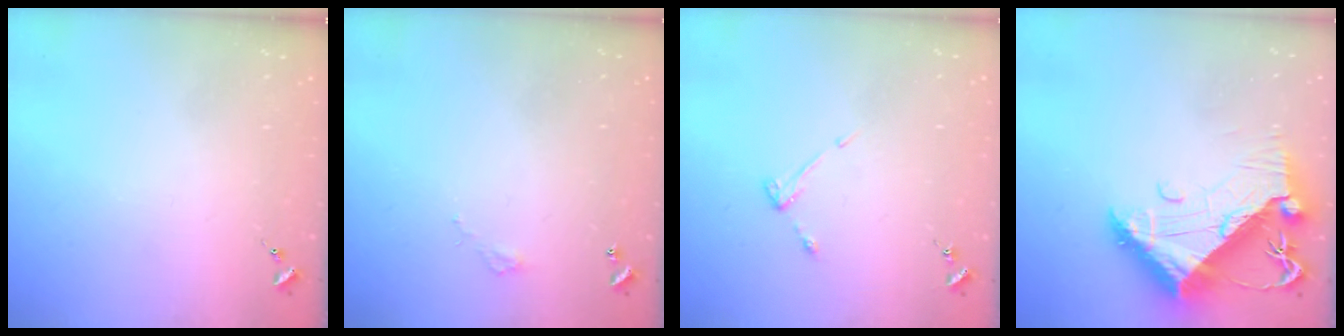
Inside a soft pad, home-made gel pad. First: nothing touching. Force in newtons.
{"total": 2.8, "press": 2.8, "slide": 0.2}
{"total": 3.2, "press": 3.1, "slide": 0.5}
{"total": 13.2, "press": 13.1, "slide": 1.4}